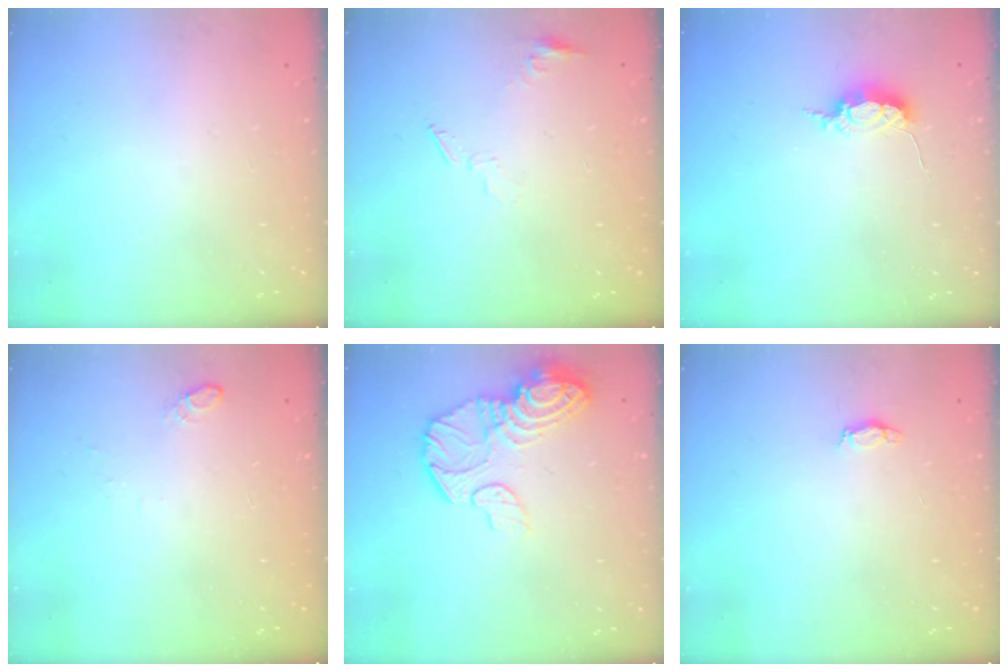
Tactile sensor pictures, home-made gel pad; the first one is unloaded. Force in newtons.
{"total": 5.5, "press": 5.4, "slide": 0.5}
{"total": 5.5, "press": 5.5, "slide": 0.3}
{"total": 6.2, "press": 4.6, "slide": 4.1}
{"total": 13.3, "press": 13.3, "slide": 0.9}
{"total": 2.8, "press": 2.8, "slide": 0.4}